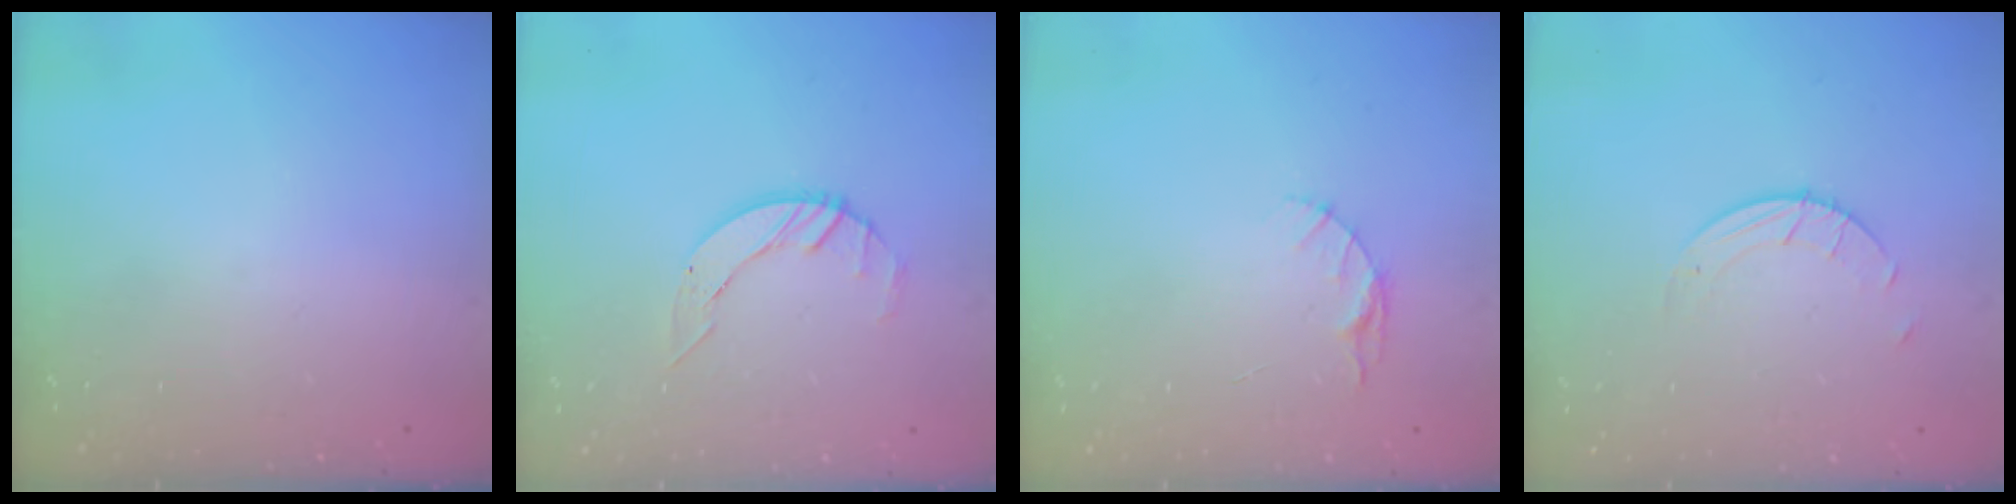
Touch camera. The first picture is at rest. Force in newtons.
{"total": 3.4, "press": 3.4, "slide": 0.4}
{"total": 3.3, "press": 3.3, "slide": 0.4}
{"total": 2.7, "press": 2.7, "slide": 0.3}